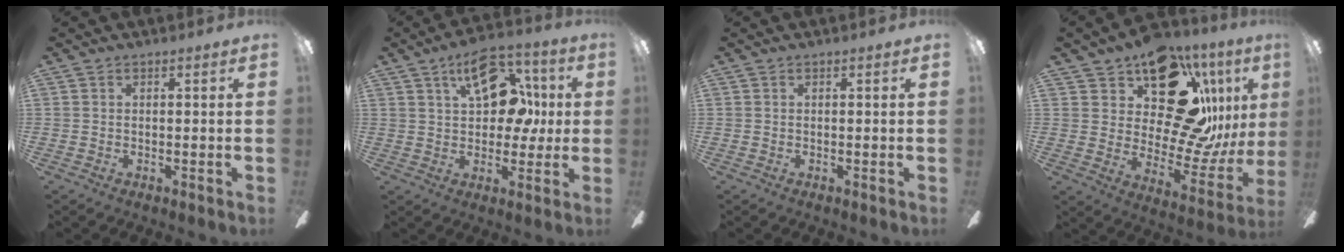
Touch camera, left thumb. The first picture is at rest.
{"total": 16.0, "force": [6.2, 9.7, 11.1], "torque": [-0.152, -0.006, 0.106]}
{"total": 0.0}
{"total": 22.2, "force": [12.7, 11.2, 14.4], "torque": [-0.194, -0.085, 0.226]}